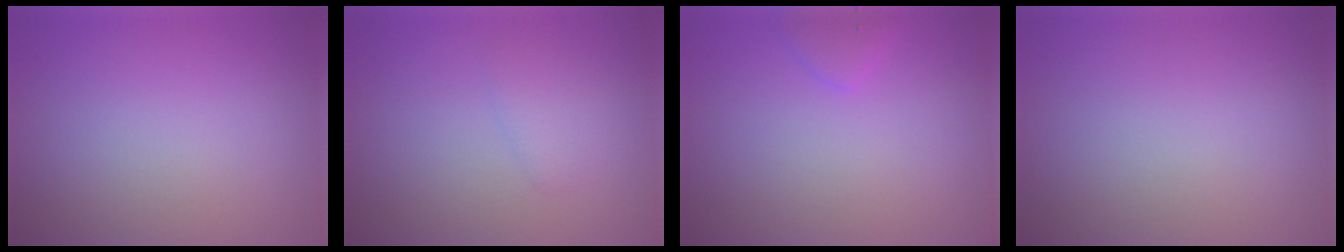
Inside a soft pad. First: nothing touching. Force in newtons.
{"total": 1.5, "press": 1.5, "slide": 0.1}
{"total": 1.4, "press": 1.4, "slide": 0.1}
{"total": 0.0}